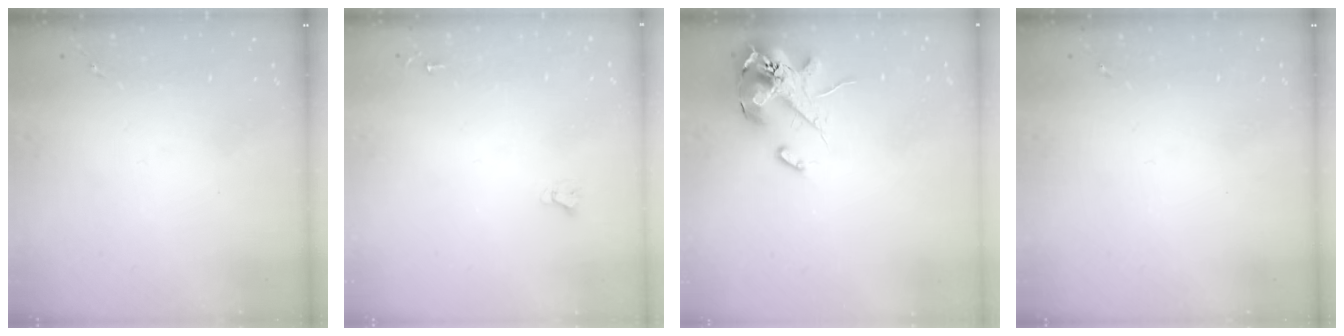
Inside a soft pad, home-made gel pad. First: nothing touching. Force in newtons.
{"total": 2.0, "press": 2.0, "slide": 0.2}
{"total": 14.7, "press": 14.5, "slide": 2.1}
{"total": 0.0}